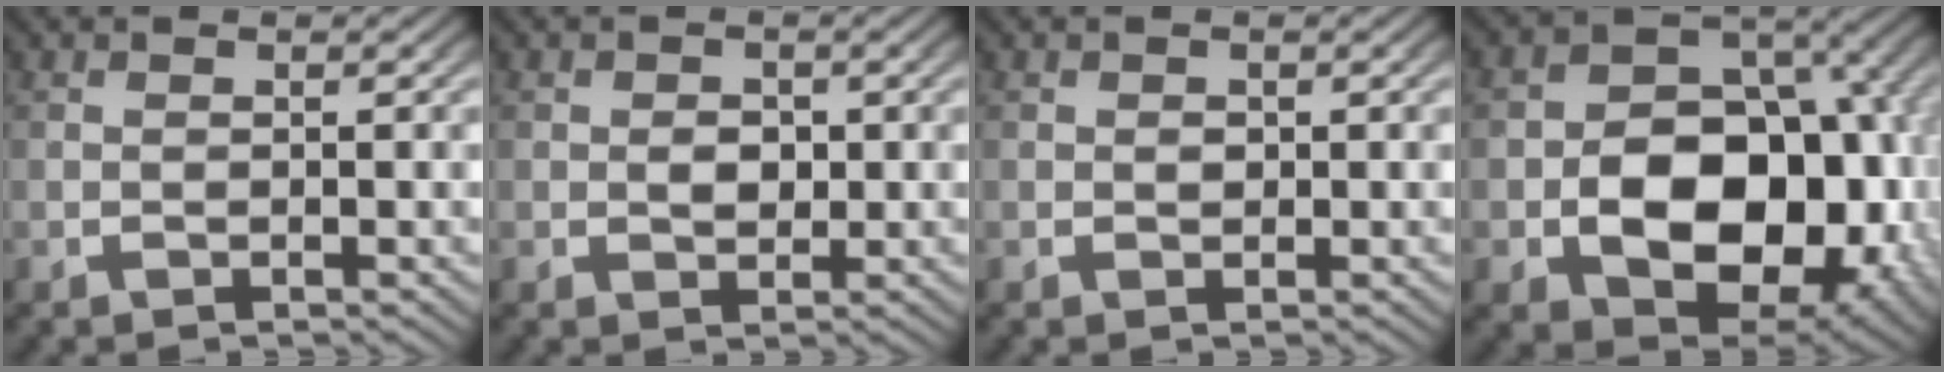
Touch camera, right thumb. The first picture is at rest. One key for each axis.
{"total": 2.0, "fx": 0.2, "fy": 1.6, "fz": 1.2, "tx": -0.022, "ty": -0.012, "tz": 0.010}
{"total": 0.8, "fx": 0.2, "fy": 0.6, "fz": 0.4, "tx": -0.009, "ty": -0.007, "tz": 0.006}
{"total": 16.2, "fx": -2.0, "fy": 11.3, "fz": 11.5, "tx": -0.211, "ty": -0.056, "tz": -0.012}